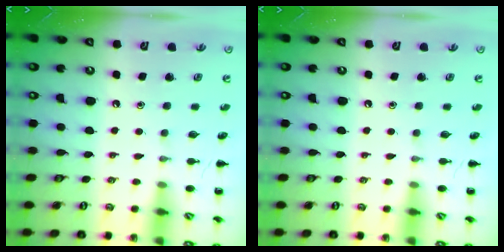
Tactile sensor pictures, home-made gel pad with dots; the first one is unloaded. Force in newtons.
{"total": 0.0}